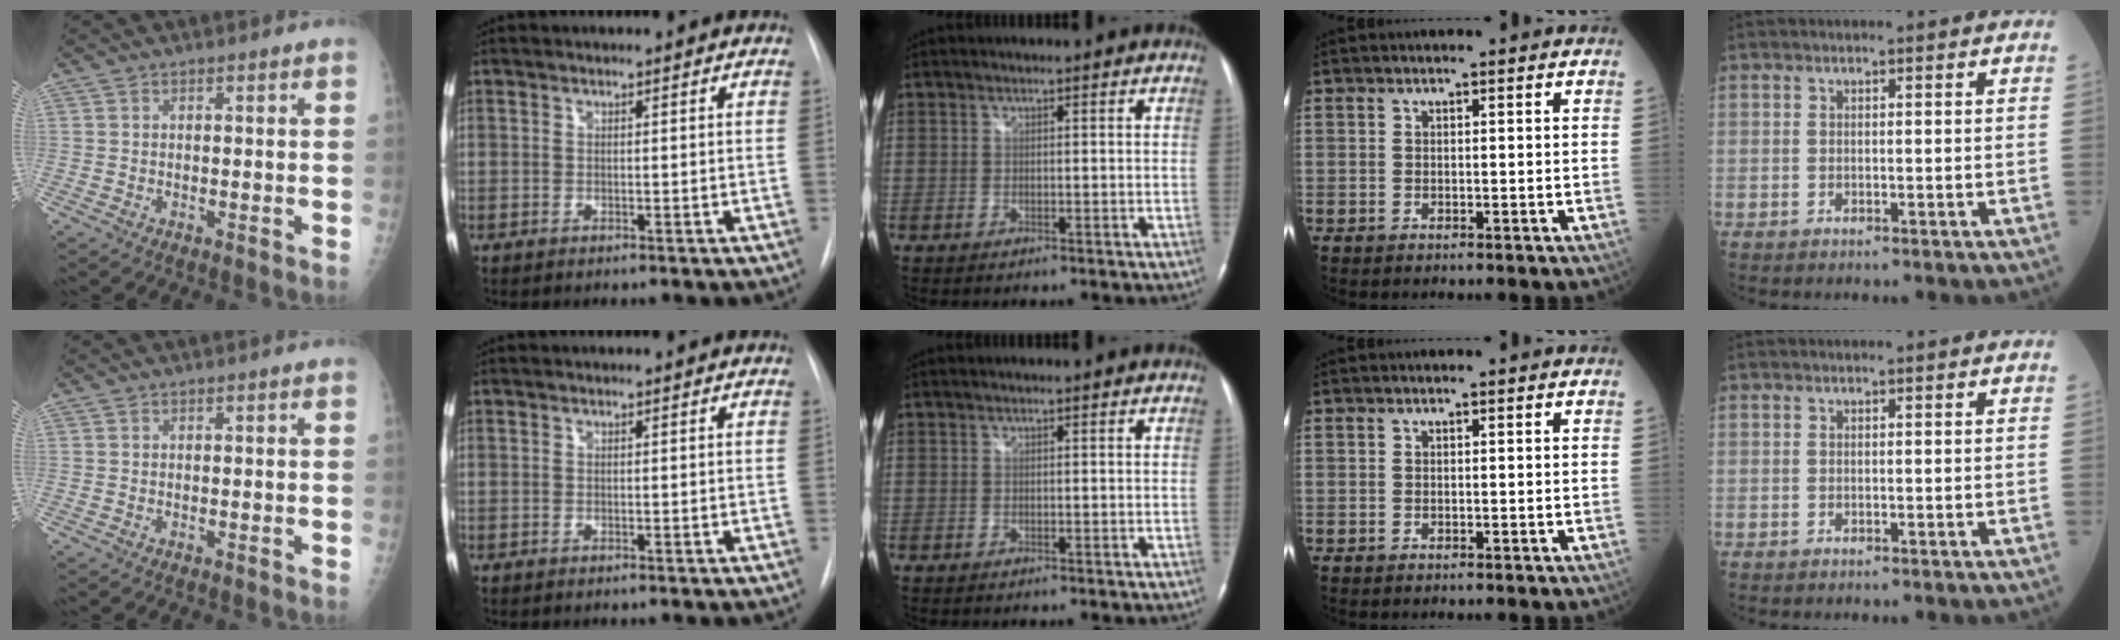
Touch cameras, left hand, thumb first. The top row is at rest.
{}